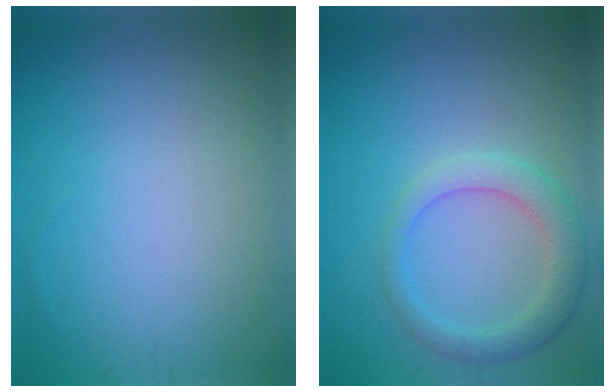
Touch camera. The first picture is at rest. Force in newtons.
{"total": 3.6, "press": 3.5, "slide": 0.2}